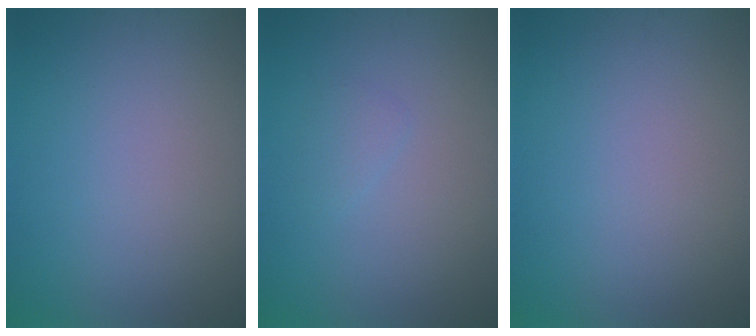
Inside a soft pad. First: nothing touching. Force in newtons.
{"total": 0.9, "press": 0.9, "slide": 0.1}
{"total": 0.0}